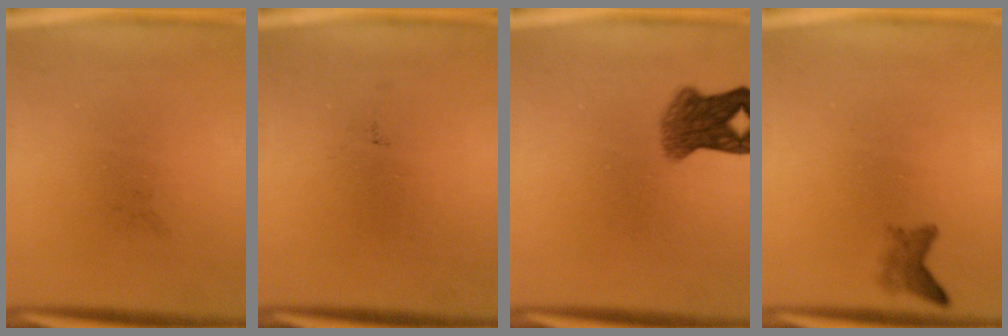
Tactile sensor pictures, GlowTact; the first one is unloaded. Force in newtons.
{"total": 0.0}
{"total": 5.6}
{"total": 1.7}